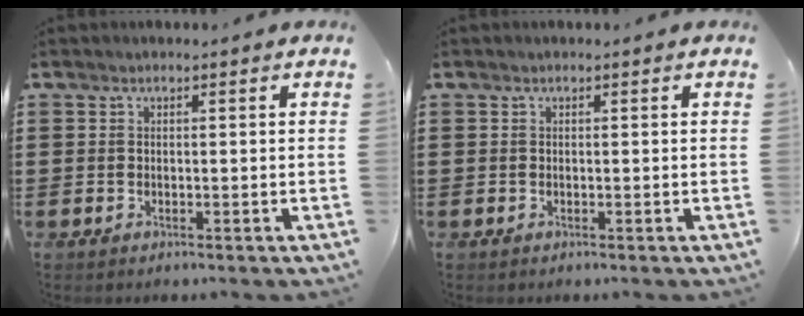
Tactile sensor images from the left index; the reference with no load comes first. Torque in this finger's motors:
{"motor_torque": [0.00, 0.00, 0.00, 0.00]}